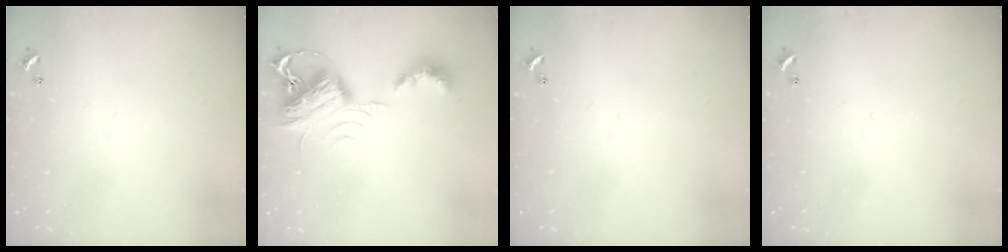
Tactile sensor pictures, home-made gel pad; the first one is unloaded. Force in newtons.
{"total": 8.7, "press": 8.7, "slide": 0.5}
{"total": 0.0}
{"total": 0.0}